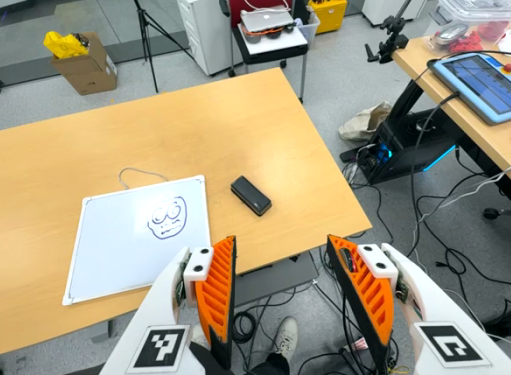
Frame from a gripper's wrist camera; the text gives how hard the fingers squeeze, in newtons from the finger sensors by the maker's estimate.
{"total": 0.0}